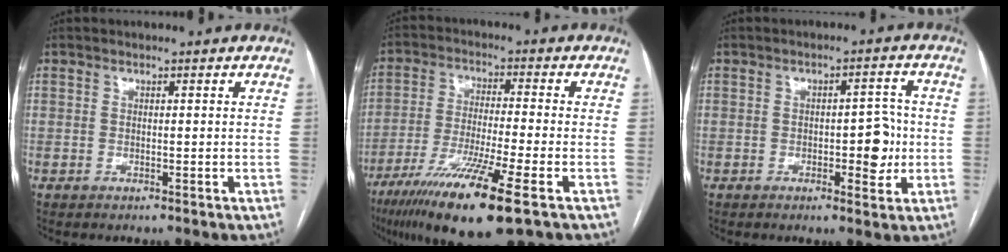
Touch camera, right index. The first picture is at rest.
{"total": 14.9, "force": [-8.5, 0.0, 12.2], "torque": [-0.237, -0.042, -0.150]}
{"total": 5.5, "force": [-0.8, 2.3, 5.0], "torque": [-0.058, 0.008, -0.007]}